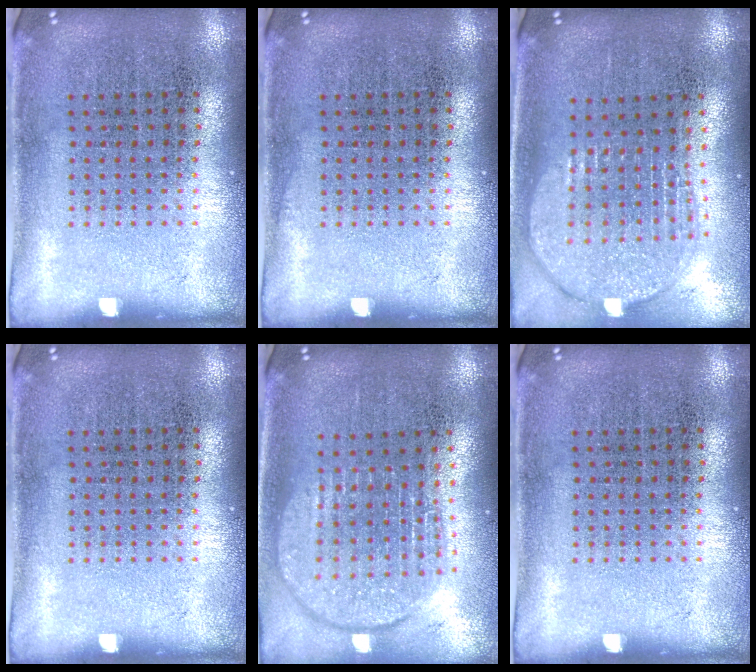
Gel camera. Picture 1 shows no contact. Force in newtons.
{"total": 0.0}
{"total": 2.0, "press": 1.6, "slide": 1.1}
{"total": 0.0}
{"total": 1.8, "press": 1.5, "slide": 1.0}
{"total": 0.0}